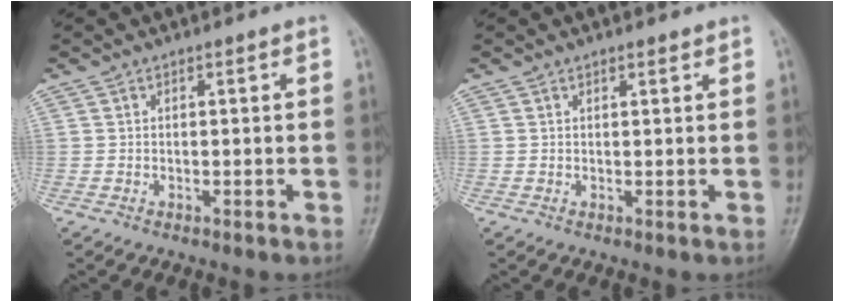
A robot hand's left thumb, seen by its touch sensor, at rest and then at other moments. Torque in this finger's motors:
{"motor_torque": [-0.35, -0.11, -0.16, 0.02, 0.08]}